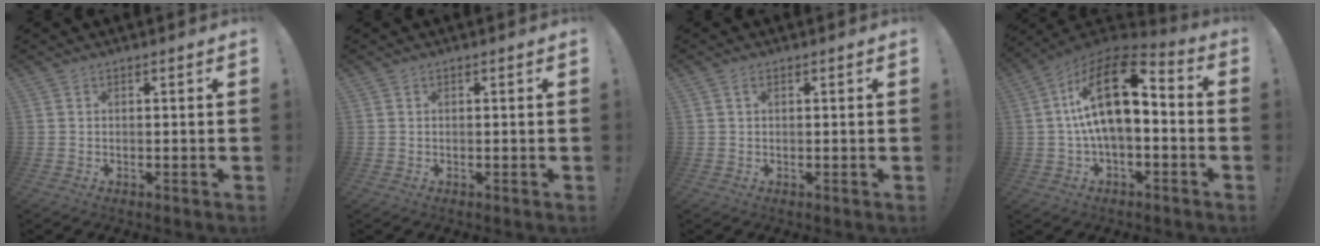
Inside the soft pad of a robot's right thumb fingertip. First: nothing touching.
{"total": 0.0}
{"total": 1.3, "force": [0.6, 0.7, 0.9], "torque": [-0.011, 0.000, 0.008]}
{"total": 18.5, "force": [2.9, 8.7, 16.0], "torque": [-0.283, -0.009, 0.049]}